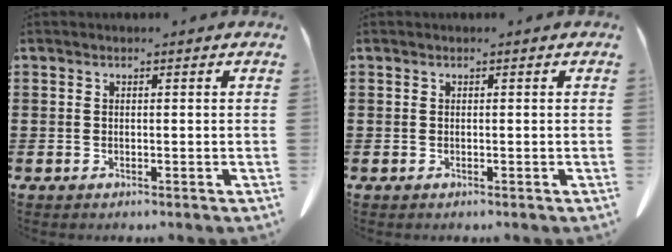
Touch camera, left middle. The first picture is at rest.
{"total": 0.0}